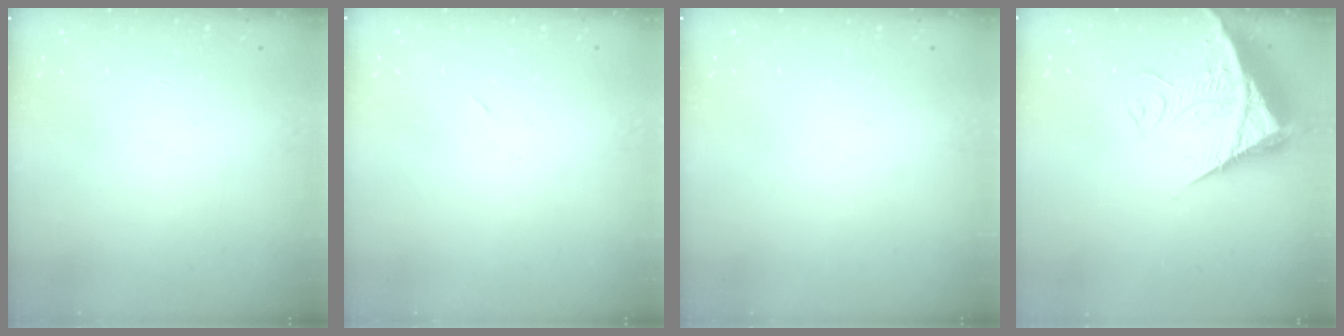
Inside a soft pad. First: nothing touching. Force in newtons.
{"total": 2.2, "press": 2.1, "slide": 0.9}
{"total": 0.0}
{"total": 13.2, "press": 13.1, "slide": 1.2}